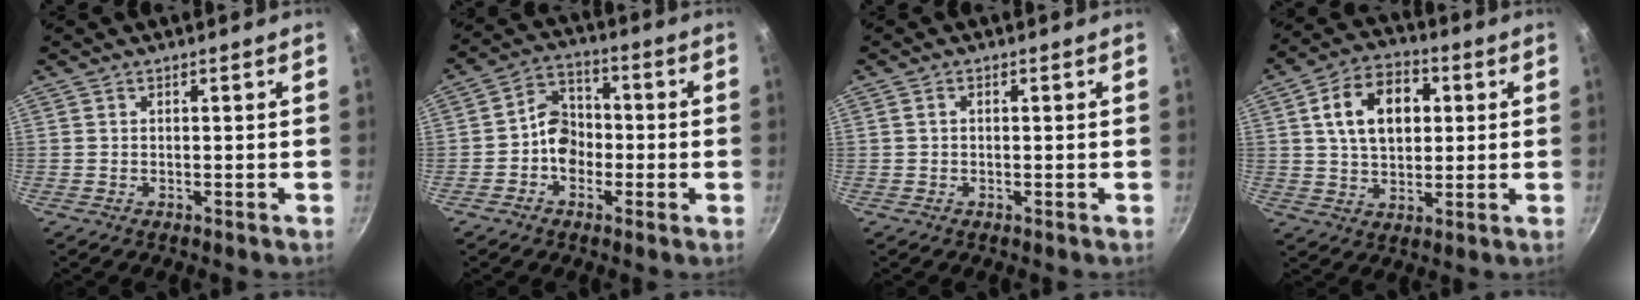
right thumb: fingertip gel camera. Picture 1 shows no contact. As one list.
[{"total": 7.3, "force": [-1.5, 5.8, 4.1], "torque": [-0.027, 0.027, -0.039]}, {"total": 0.8, "force": [0.0, 0.6, 0.6], "torque": [-0.012, 0.006, 0.002]}, {"total": 13.4, "force": [2.9, 9.1, 9.4], "torque": [-0.130, 0.009, 0.043]}]